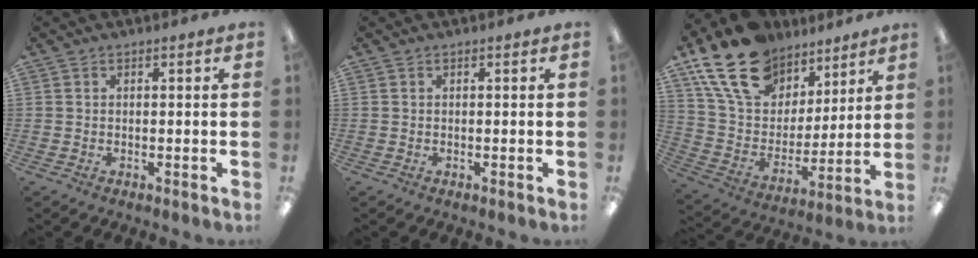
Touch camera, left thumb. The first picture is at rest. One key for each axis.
{"total": 0.0}
{"total": 21.4, "fx": 13.8, "fy": 13.2, "fz": 9.6, "tx": -0.181, "ty": -0.067, "tz": 0.258}